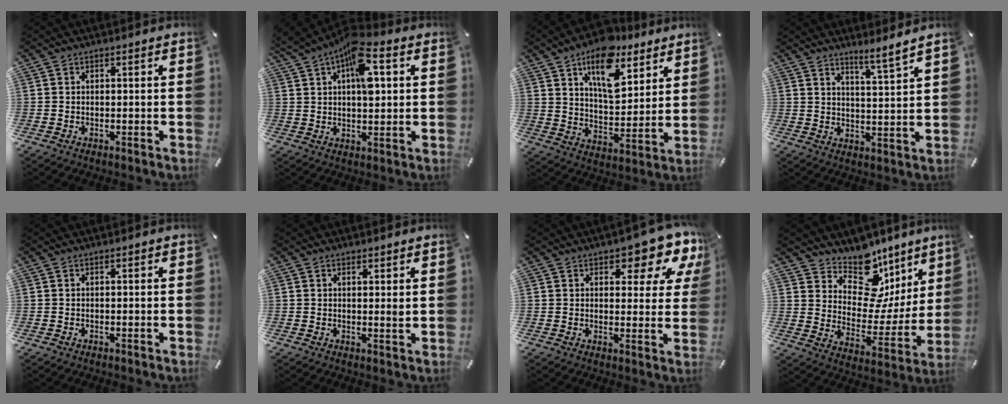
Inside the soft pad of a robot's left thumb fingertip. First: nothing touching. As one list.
[{"total": 10.9, "force": [4.2, 5.4, 8.5], "torque": [-0.127, -0.009, 0.071]}, {"total": 16.4, "force": [10.3, 8.6, 9.5], "torque": [-0.151, -0.052, 0.180]}, {"total": 5.5, "force": [5.0, -0.4, 2.0], "torque": [-0.038, -0.040, 0.086]}, {"total": 0.0}, {"total": 1.7, "force": [1.2, 0.6, 1.1], "torque": [-0.014, -0.005, 0.020]}, {"total": 8.3, "force": [5.5, 3.9, 4.9], "torque": [-0.047, -0.045, 0.087]}, {"total": 14.1, "force": [10.2, 8.3, 5.1], "torque": [-0.067, -0.111, 0.177]}]